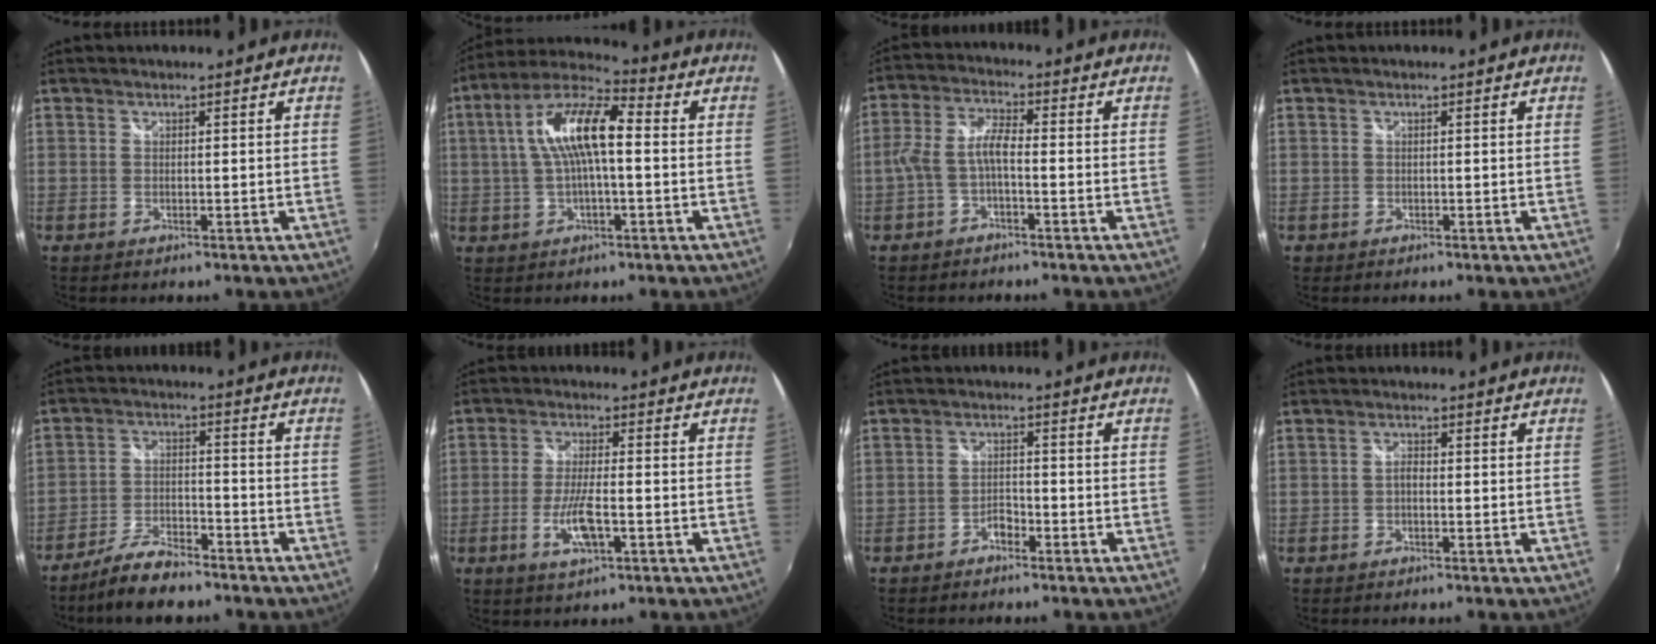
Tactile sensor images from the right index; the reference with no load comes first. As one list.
[{"total": 13.0, "force": [1.1, 4.1, 12.3], "torque": [-0.234, 0.023, 0.012]}, {"total": 5.0, "force": [-1.9, 1.3, 4.5], "torque": [-0.104, 0.013, -0.036]}, {"total": 0.6, "force": [-0.2, 0.6, 0.0], "torque": [-0.001, 0.000, -0.002]}, {"total": 8.8, "force": [-7.3, 2.4, 4.3], "torque": [-0.105, -0.005, -0.132]}, {"total": 7.0, "force": [-2.6, 1.8, 6.3], "torque": [-0.131, -0.009, -0.046]}, {"total": 2.4, "force": [-1.9, 1.0, 0.8], "torque": [-0.020, 0.003, -0.032]}, {"total": 1.2, "force": [-0.4, 0.6, 0.9], "torque": [-0.019, 0.004, -0.010]}]